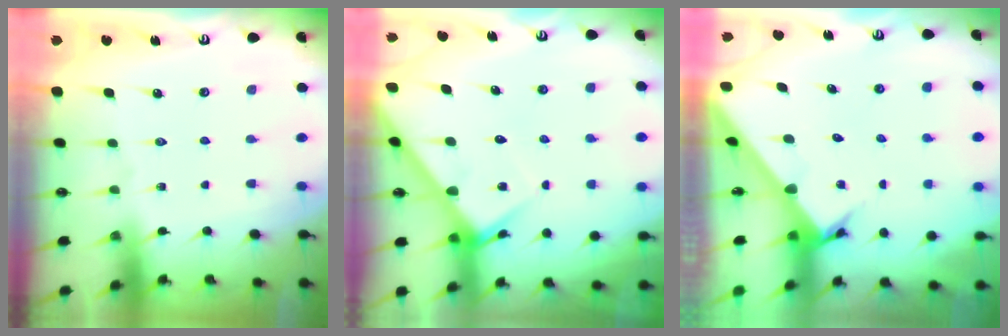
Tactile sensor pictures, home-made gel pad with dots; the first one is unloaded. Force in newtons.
{"total": 5.4, "press": 5.4, "slide": 0.5}
{"total": 2.9, "press": 2.9, "slide": 0.2}